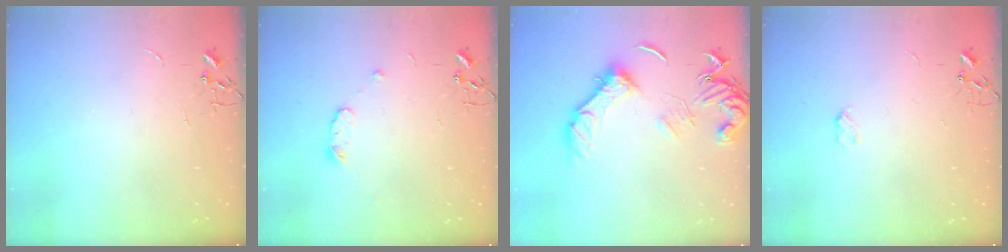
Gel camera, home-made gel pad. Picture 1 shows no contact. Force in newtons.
{"total": 6.1, "press": 6.1, "slide": 0.8}
{"total": 15.0, "press": 15.0, "slide": 0.8}
{"total": 2.8, "press": 2.8, "slide": 0.5}